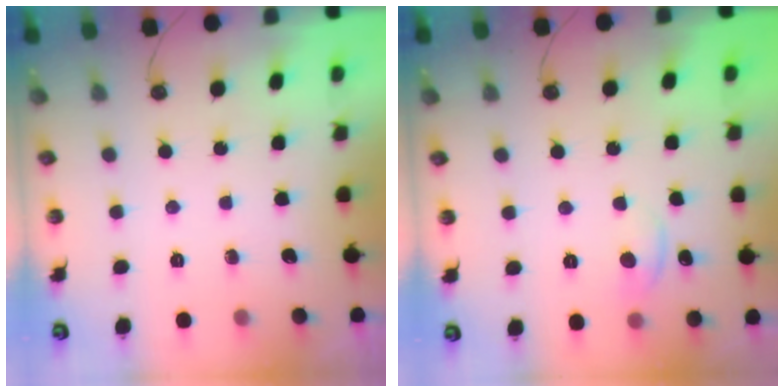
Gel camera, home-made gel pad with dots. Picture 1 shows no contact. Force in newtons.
{"total": 2.1, "press": 2.1, "slide": 0.5}